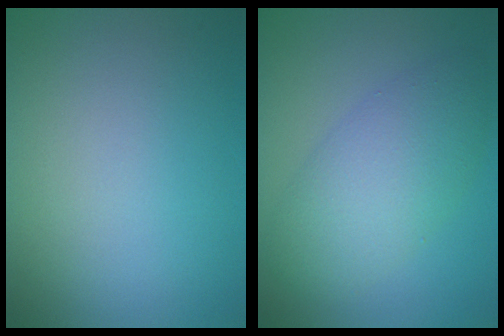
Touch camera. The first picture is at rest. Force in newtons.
{"total": 5.3, "press": 5.3, "slide": 0.2}